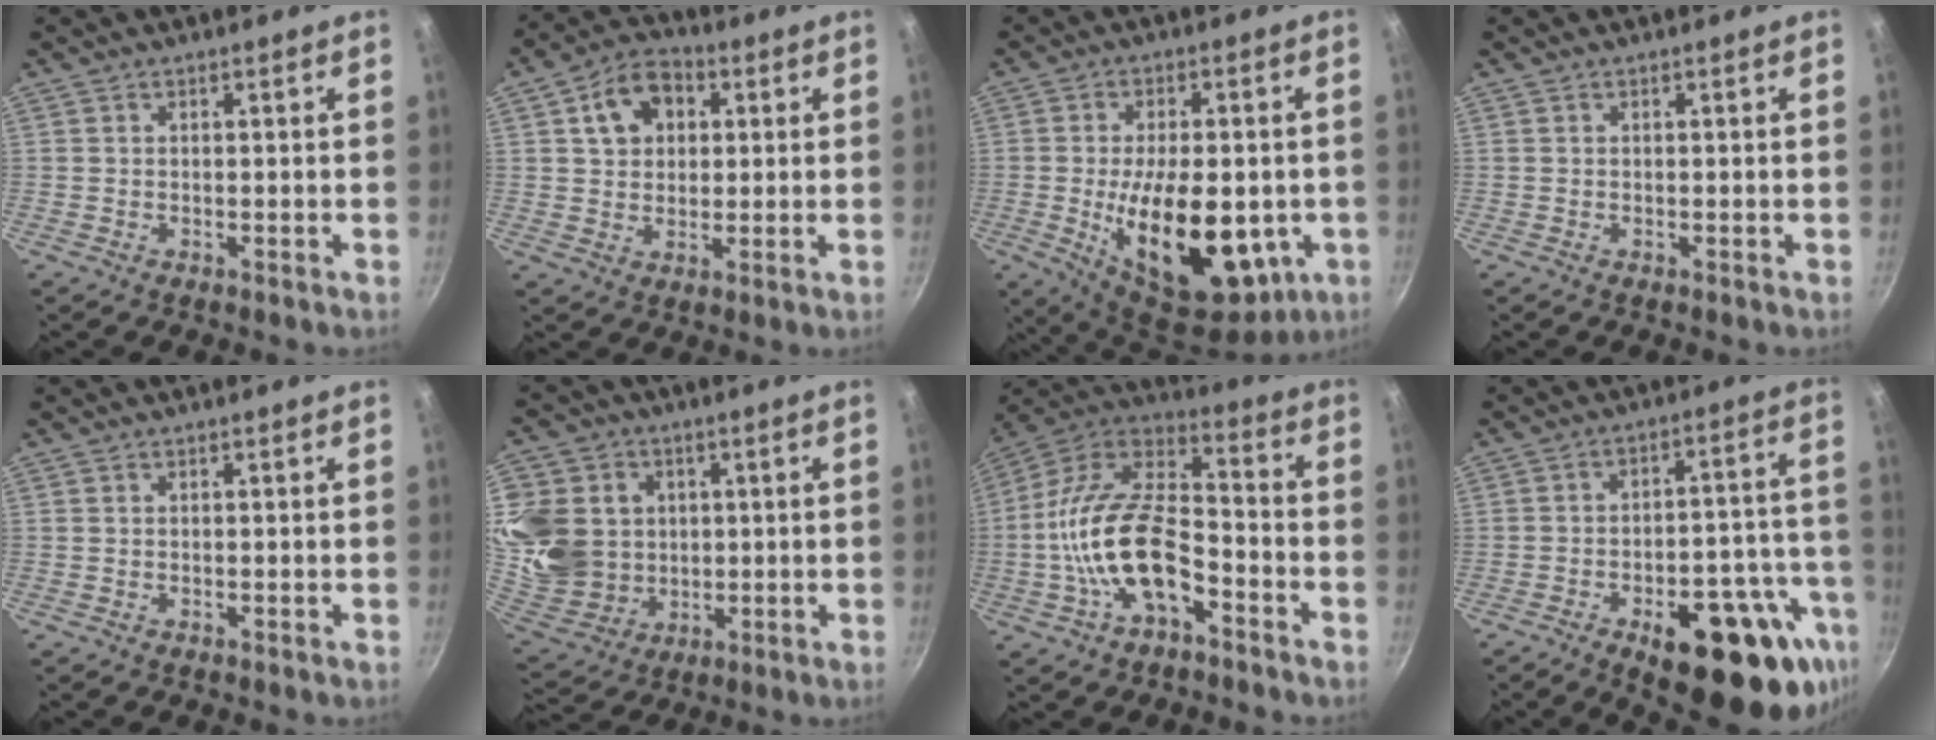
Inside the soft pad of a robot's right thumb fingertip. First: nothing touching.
{"total": 9.9, "force": [3.0, 7.4, 5.8], "torque": [-0.067, 0.012, 0.041]}
{"total": 22.7, "force": [-4.1, 11.5, 19.1], "torque": [-0.275, -0.009, -0.045]}
{"total": 0.0}
{"total": 0.0}
{"total": 20.7, "force": [2.6, 17.8, 10.3], "torque": [-0.221, -0.004, 0.063]}
{"total": 19.0, "force": [-6.5, 9.7, 15.1], "torque": [-0.265, 0.055, -0.137]}
{"total": 23.2, "force": [-11.0, 9.9, 17.9], "torque": [-0.174, 0.044, -0.141]}